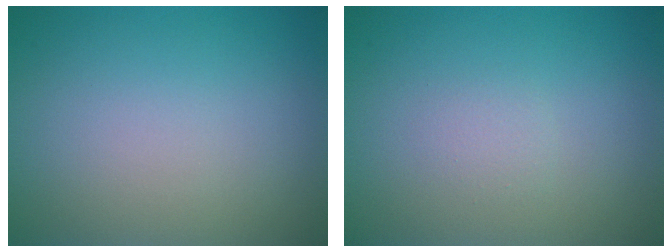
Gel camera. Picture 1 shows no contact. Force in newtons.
{"total": 0.8, "press": 0.8, "slide": 0.0}